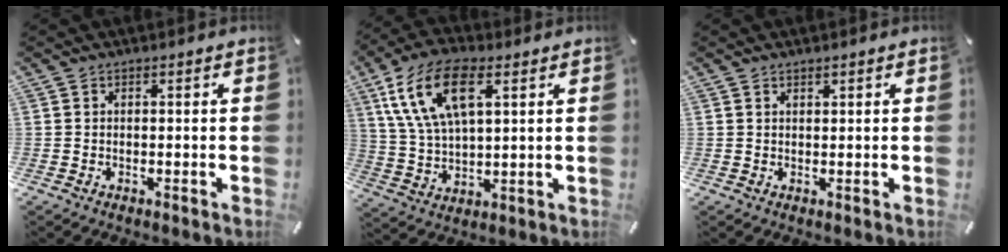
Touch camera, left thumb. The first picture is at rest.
{"total": 14.5, "force": [6.7, 7.0, 10.9], "torque": [-0.253, -0.003, 0.117]}
{"total": 0.9, "force": [0.8, 0.4, 0.2], "torque": [-0.004, -0.001, 0.016]}